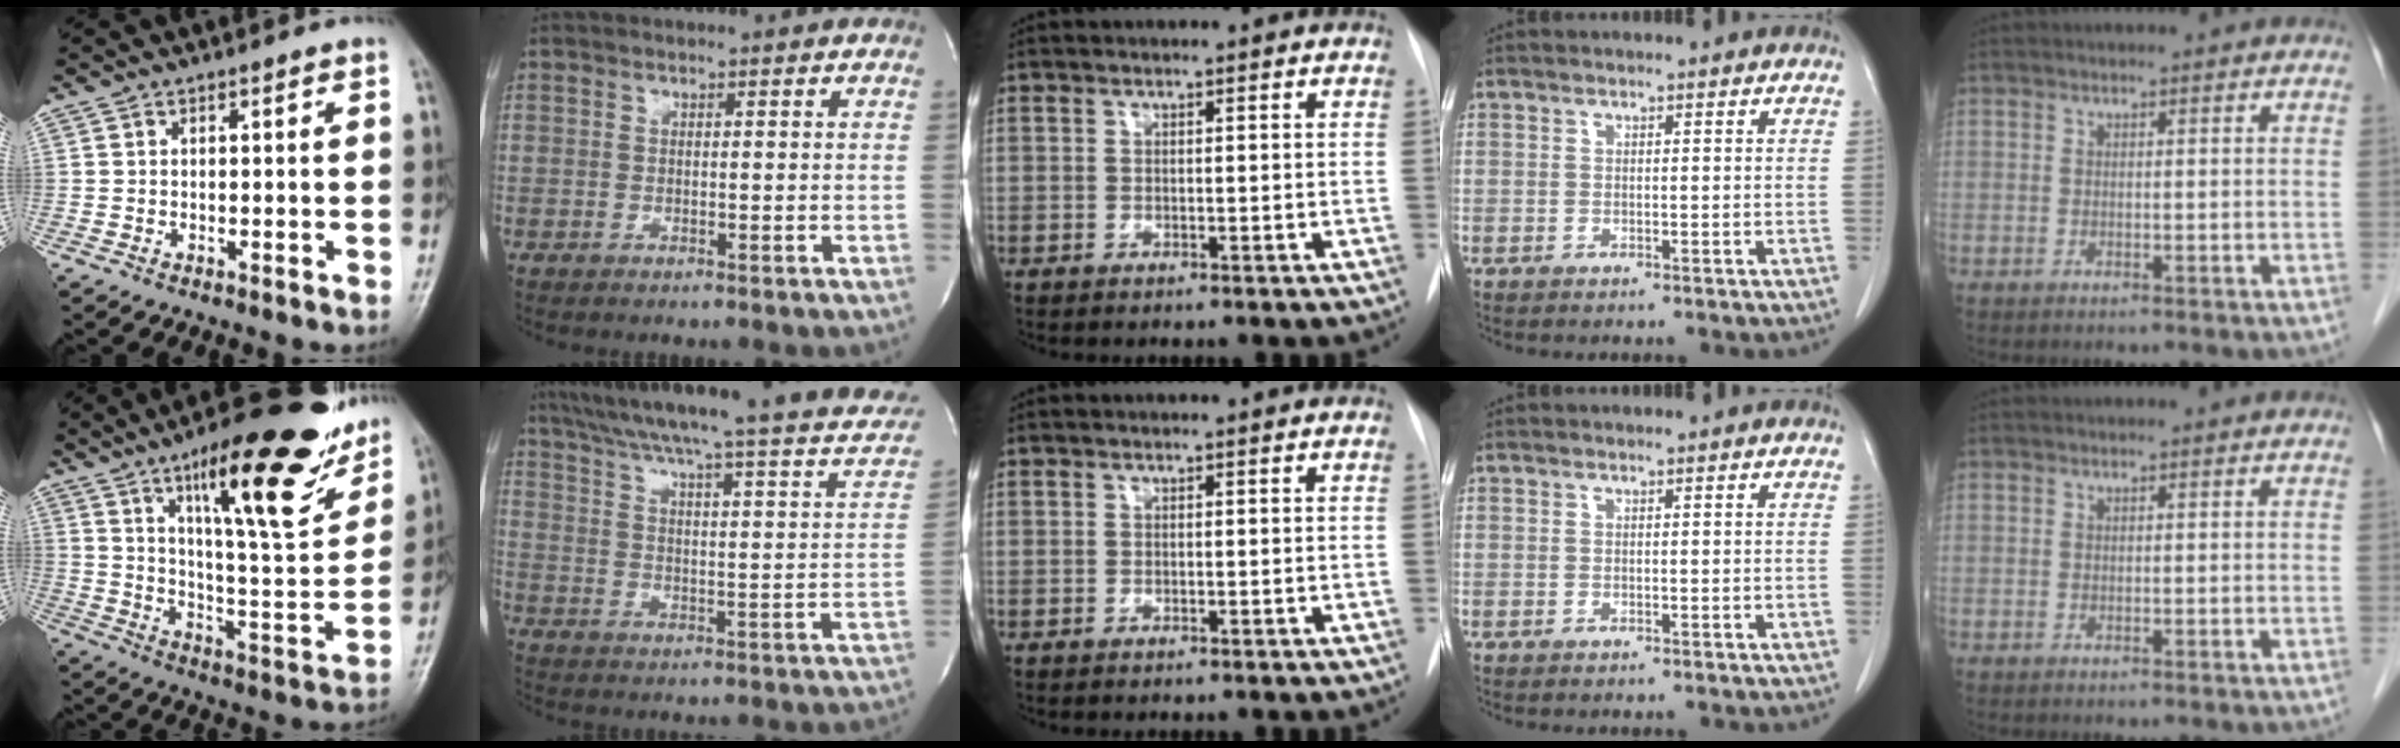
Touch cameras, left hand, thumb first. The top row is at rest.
{"thumb": {"total": 24.0, "force": [14.3, 6.1, 18.3], "torque": [-0.231, -0.060, 0.222]}, "index": {"total": 27.3, "force": [21.9, 3.6, 15.9], "torque": [-0.236, -0.018, 0.271]}}